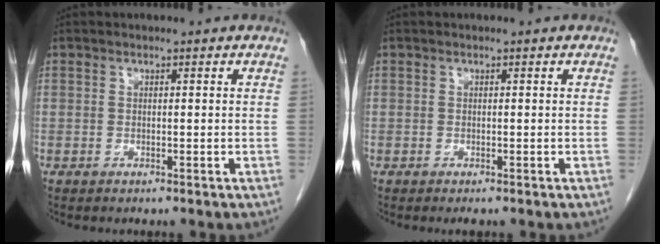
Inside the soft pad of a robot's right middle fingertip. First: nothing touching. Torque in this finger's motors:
{"motor_torque": [0.19, 0.01, -0.03, 0.01]}